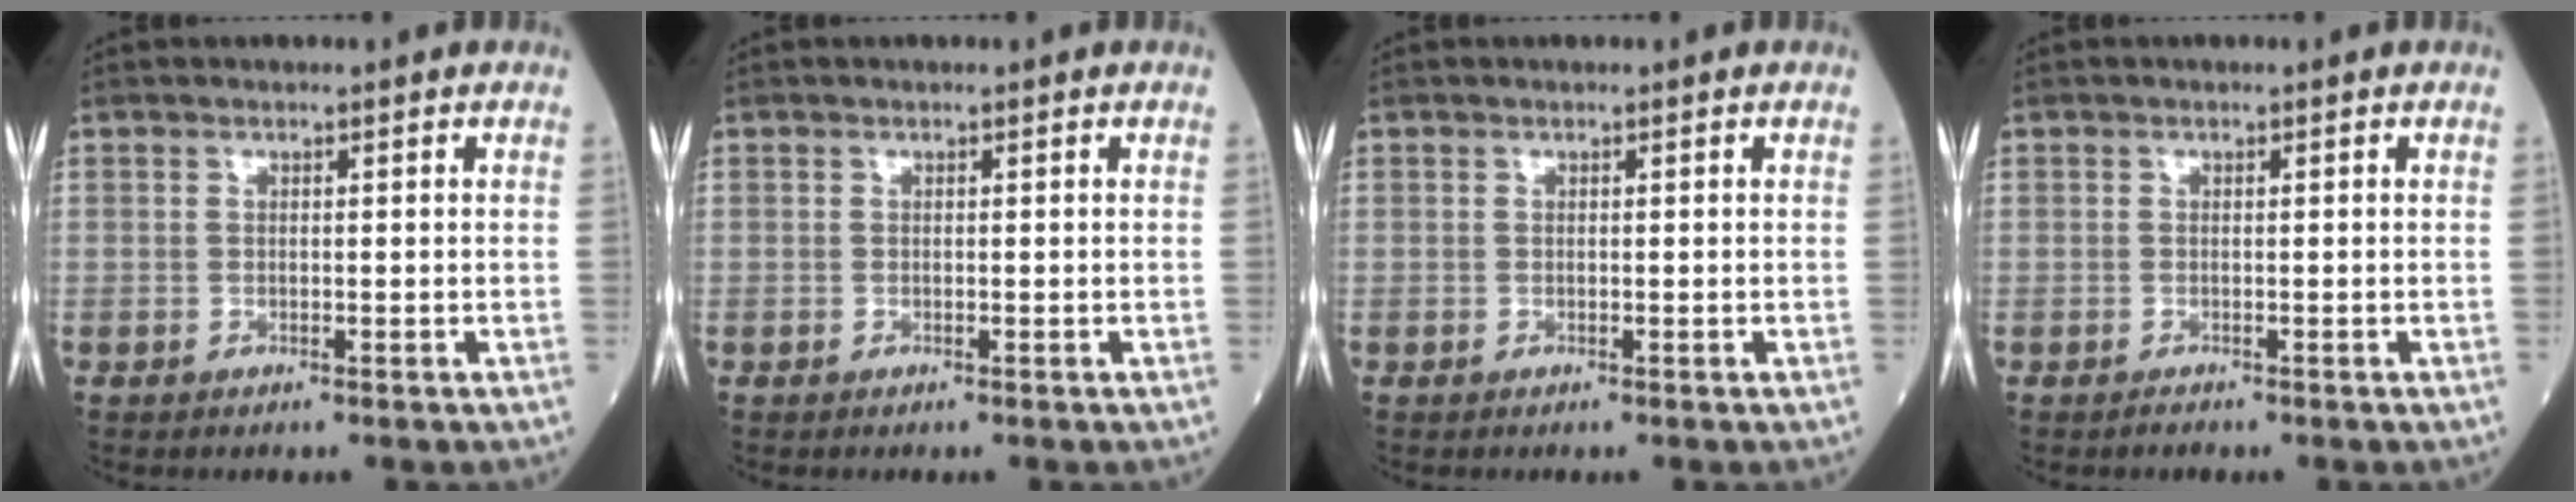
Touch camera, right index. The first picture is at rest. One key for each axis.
{"total": 0.0}
{"total": 0.0}
{"total": 0.6, "fx": -0.5, "fy": 0.3, "fz": 0.0, "tx": -0.001, "ty": 0.001, "tz": -0.012}